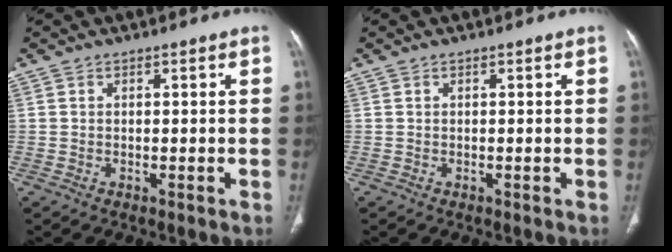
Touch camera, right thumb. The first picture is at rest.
{"total": 0.0}